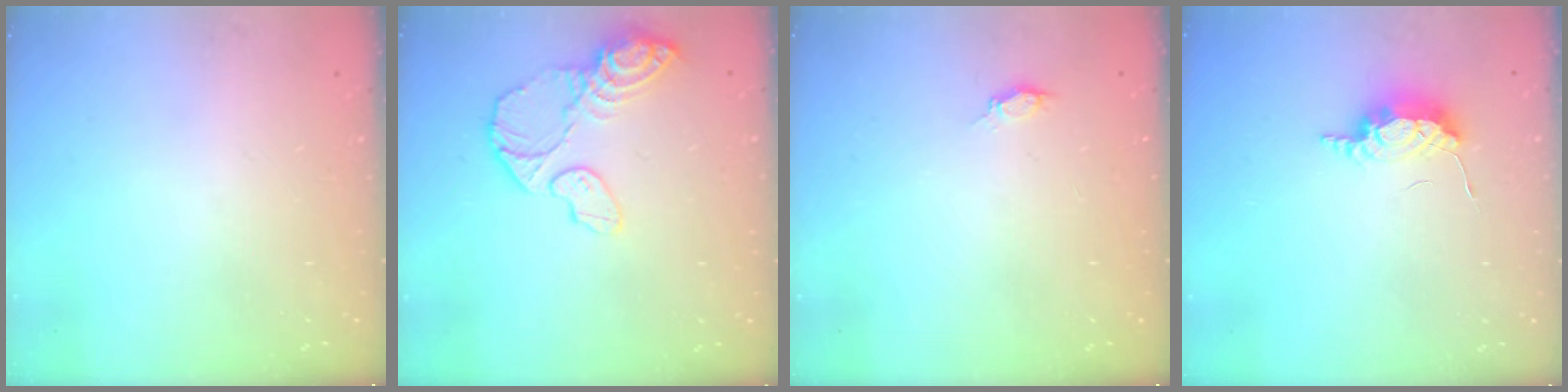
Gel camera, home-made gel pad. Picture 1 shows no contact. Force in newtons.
{"total": 11.3, "press": 11.2, "slide": 1.8}
{"total": 3.0, "press": 2.8, "slide": 1.2}
{"total": 14.2, "press": 8.7, "slide": 11.2}